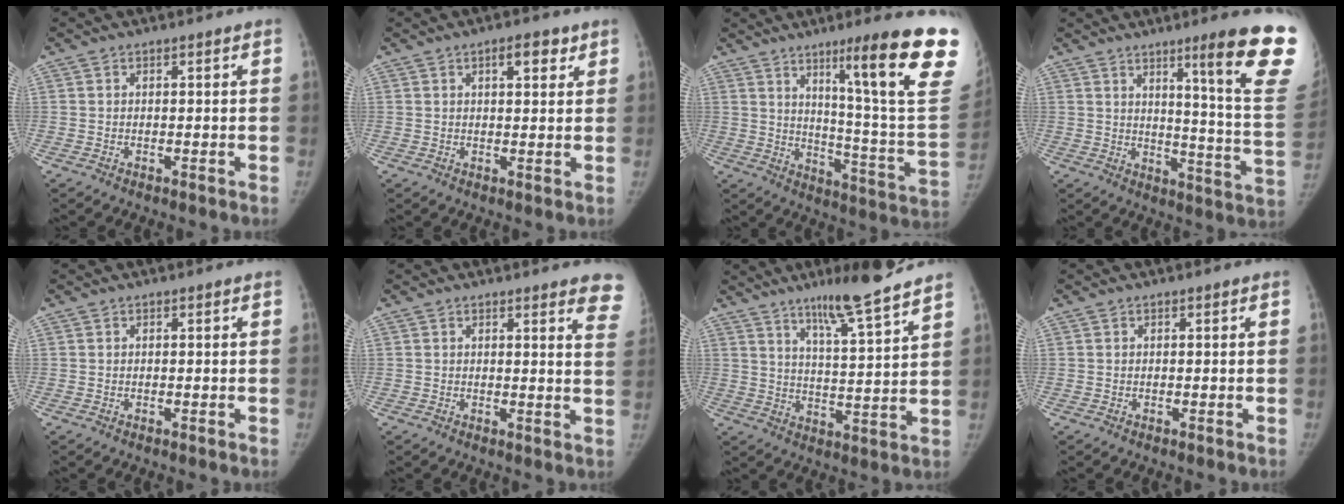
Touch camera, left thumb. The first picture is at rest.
{"total": 4.4, "force": [2.4, 1.7, 3.3], "torque": [-0.033, -0.010, 0.033]}
{"total": 25.4, "force": [13.4, 2.2, 21.5], "torque": [-0.256, -0.063, 0.199]}
{"total": 19.9, "force": [11.4, 0.9, 16.3], "torque": [-0.186, -0.075, 0.154]}
{"total": 0.0}
{"total": 7.4, "force": [6.1, 1.6, 4.0], "torque": [-0.019, -0.032, 0.045]}
{"total": 13.1, "force": [9.9, 0.9, 8.6], "torque": [-0.128, -0.061, 0.160]}
{"total": 0.0}